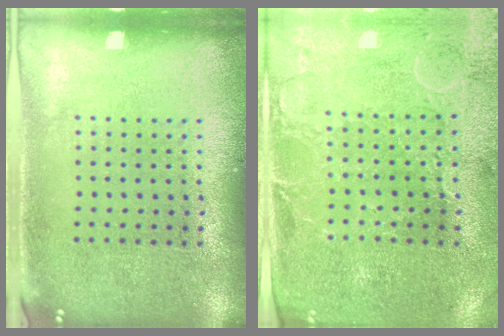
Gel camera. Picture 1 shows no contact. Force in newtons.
{"total": 0.6, "press": 0.3, "slide": 0.5}